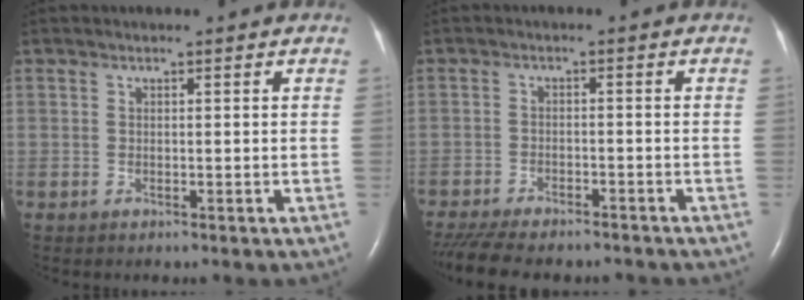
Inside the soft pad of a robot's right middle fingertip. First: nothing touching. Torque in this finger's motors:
{"motor_torque": [1.07, -1.07, 0.19, 0.11]}